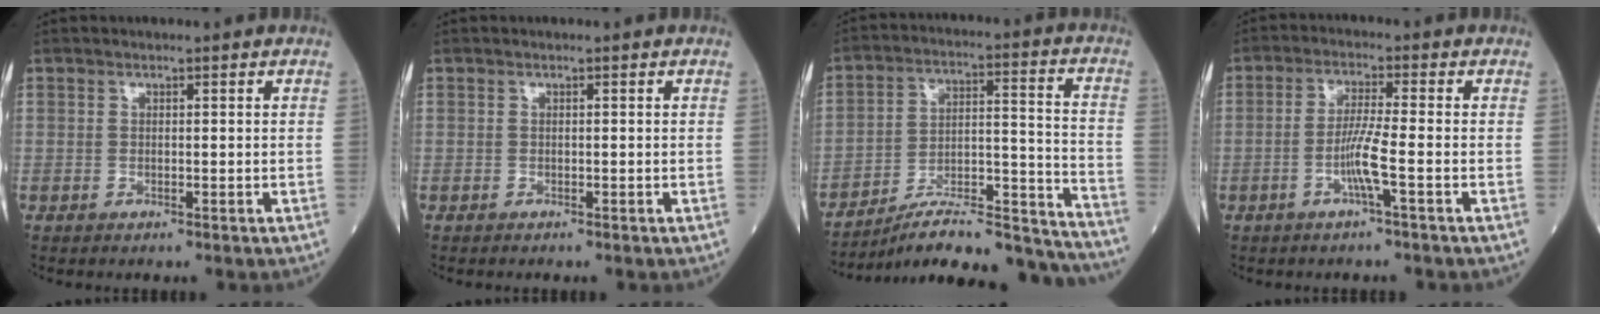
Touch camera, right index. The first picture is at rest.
{"total": 0.0}
{"total": 22.2, "force": [-20.9, 1.3, 7.4], "torque": [-0.075, 0.031, -0.310]}
{"total": 4.6, "force": [-1.6, -0.8, 4.2], "torque": [-0.088, 0.001, -0.031]}